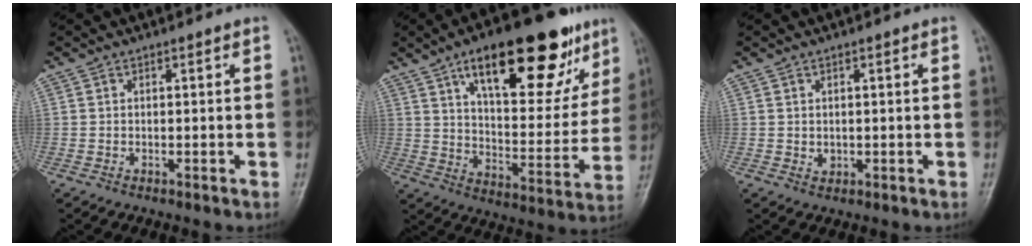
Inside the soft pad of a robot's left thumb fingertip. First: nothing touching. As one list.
[{"total": 26.5, "force": [14.8, 10.8, 19.1], "torque": [-0.237, -0.030, 0.230]}, {"total": 1.4, "force": [0.1, 1.0, 0.9], "torque": [-0.009, -0.001, 0.006]}]